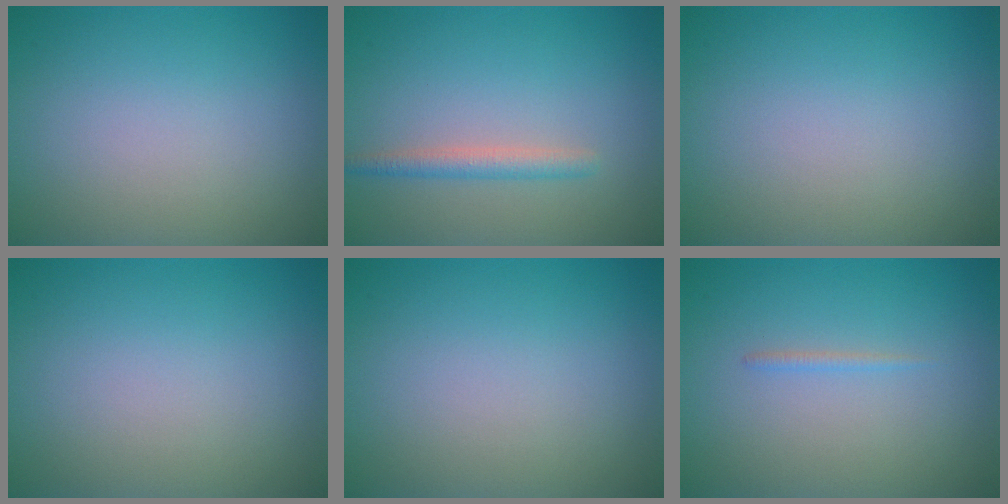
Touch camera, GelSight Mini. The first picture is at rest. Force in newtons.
{"total": 1.8, "press": 1.8, "slide": 0.1}
{"total": 0.0}
{"total": 0.0}
{"total": 0.0}
{"total": 0.6, "press": 0.6, "slide": 0.0}